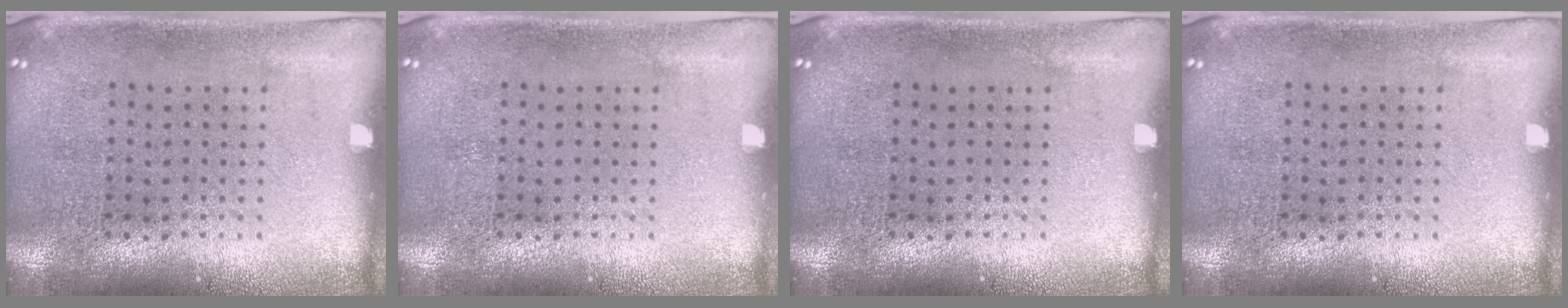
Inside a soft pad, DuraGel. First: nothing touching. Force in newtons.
{"total": 0.0}
{"total": 0.0}
{"total": 0.0}